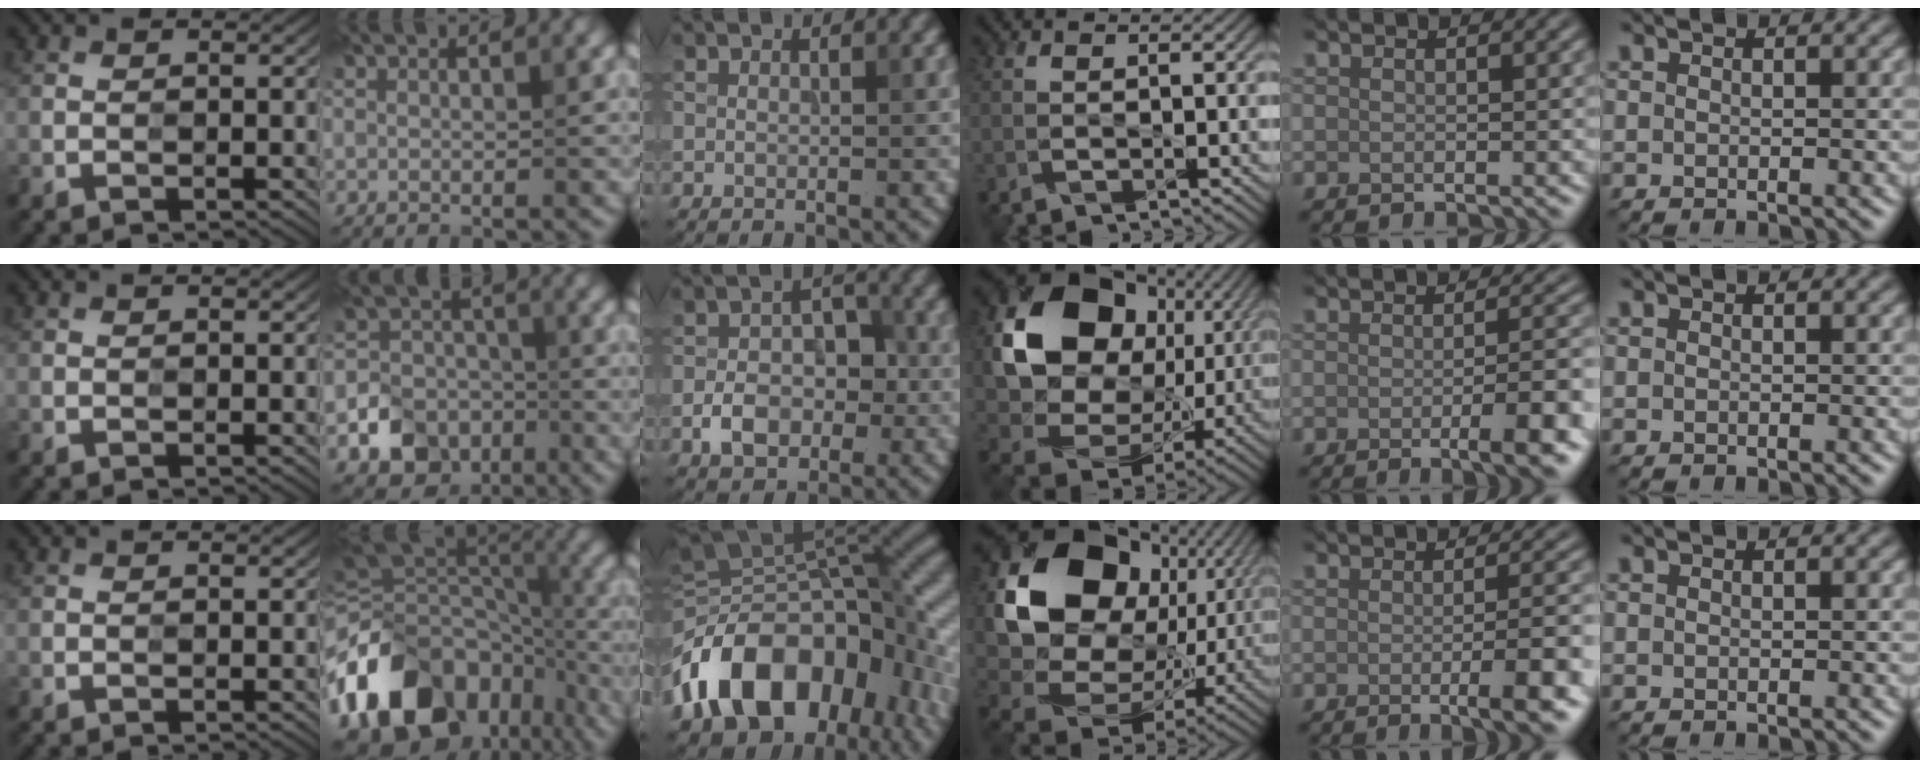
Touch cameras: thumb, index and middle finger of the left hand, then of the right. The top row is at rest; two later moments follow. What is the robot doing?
{"motion": "wipe", "object": "mirror"}